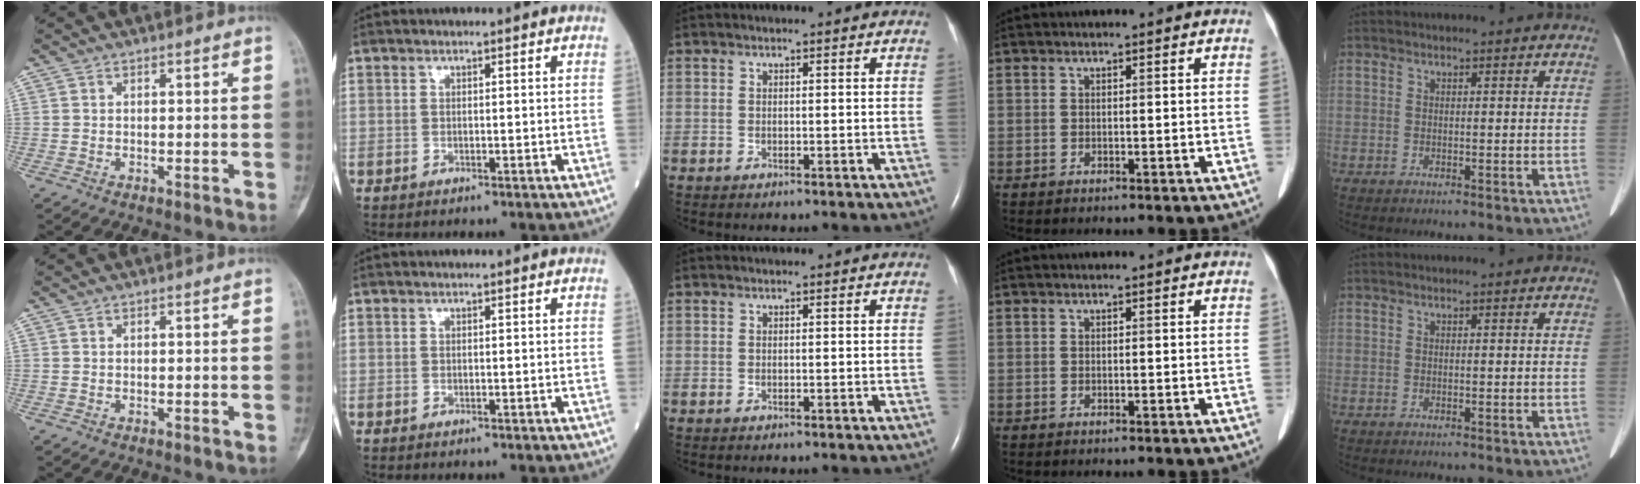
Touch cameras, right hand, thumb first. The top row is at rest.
{}